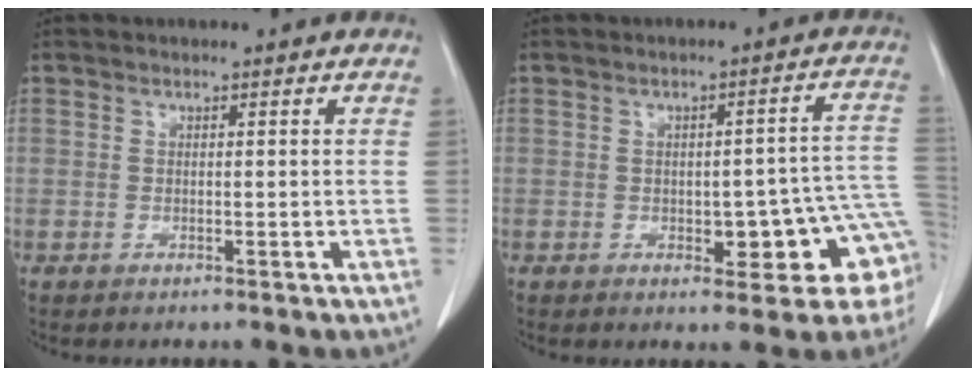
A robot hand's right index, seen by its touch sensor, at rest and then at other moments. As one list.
[{"total": 11.5, "force": [-2.8, 4.0, 10.4], "torque": [-0.082, 0.028, -0.024]}]